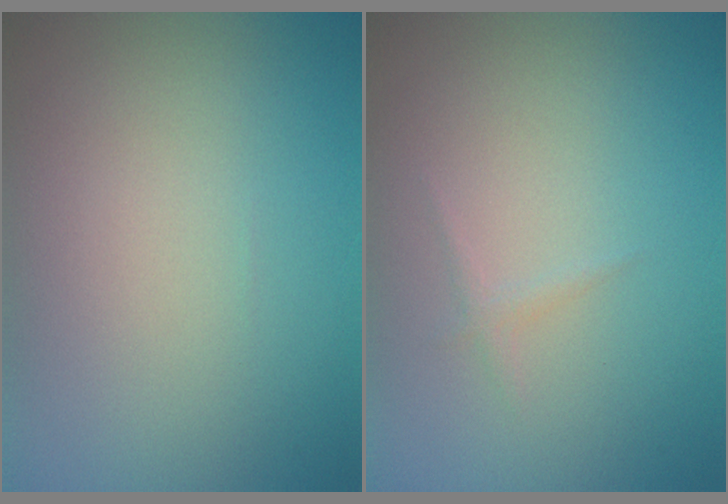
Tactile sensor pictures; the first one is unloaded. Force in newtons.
{"total": 0.6, "press": 0.6, "slide": 0.0}